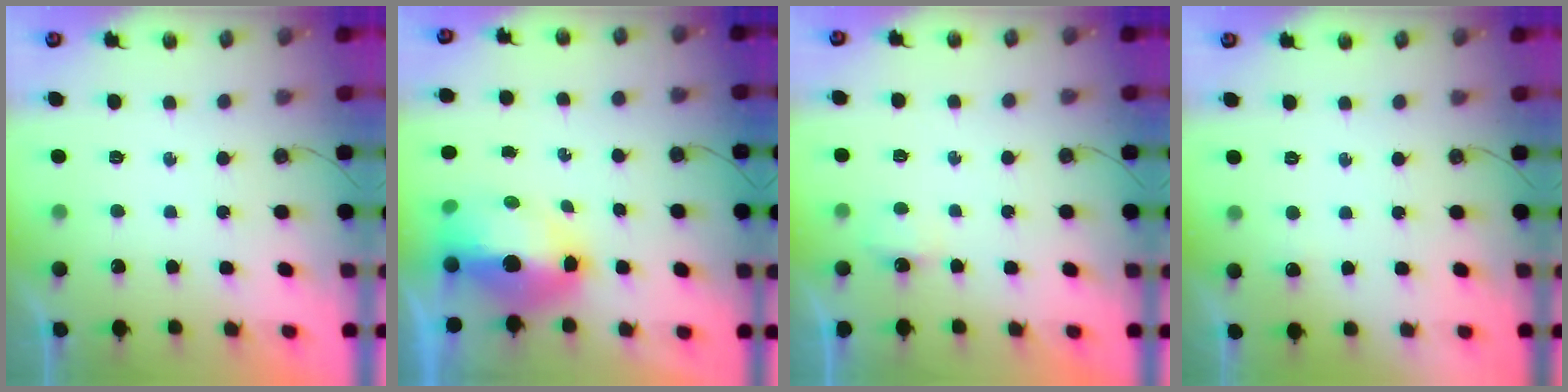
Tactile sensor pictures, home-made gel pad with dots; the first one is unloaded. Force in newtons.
{"total": 11.2, "press": 11.1, "slide": 1.5}
{"total": 3.0, "press": 2.9, "slide": 0.5}
{"total": 2.9, "press": 2.8, "slide": 0.6}